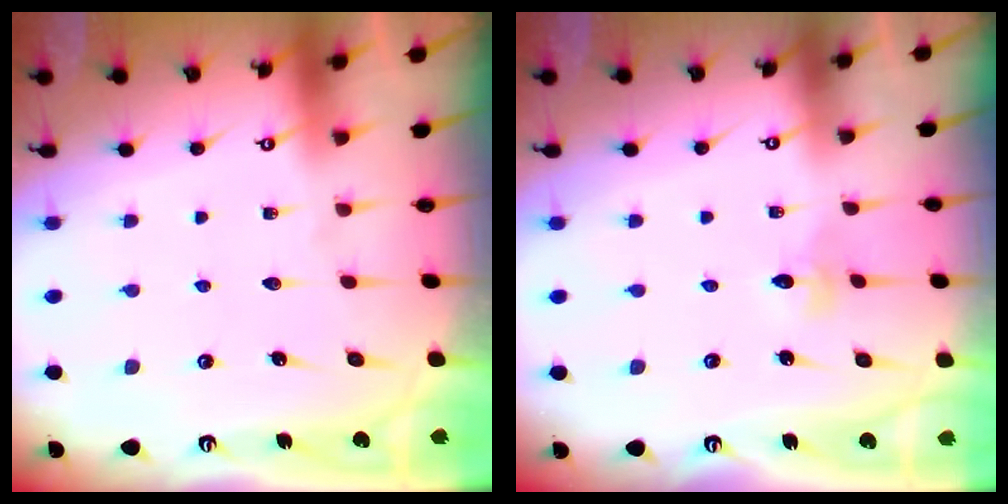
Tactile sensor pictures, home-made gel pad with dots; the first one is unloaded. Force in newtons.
{"total": 2.3, "press": 2.3, "slide": 0.2}